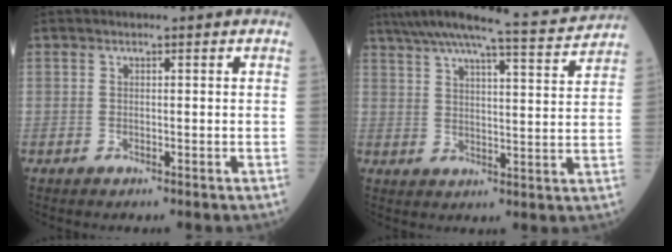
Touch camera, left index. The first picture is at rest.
{"total": 13.0, "force": [12.1, -0.6, 4.5], "torque": [-0.081, -0.018, 0.164]}